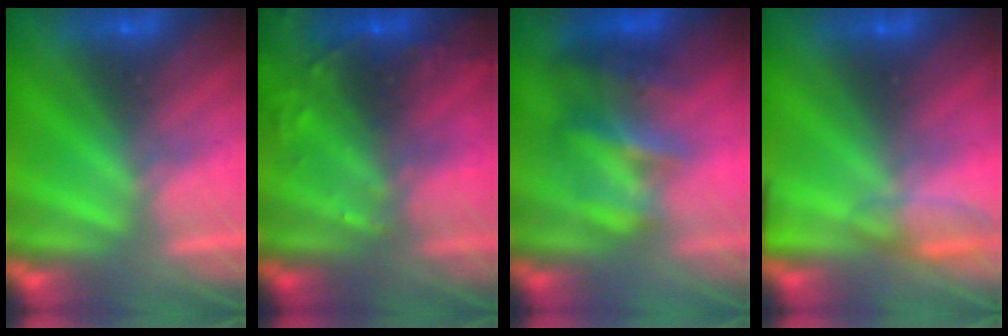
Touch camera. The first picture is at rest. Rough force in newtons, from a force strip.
{"total": 8.1}
{"total": 4.7}
{"total": 5.2}